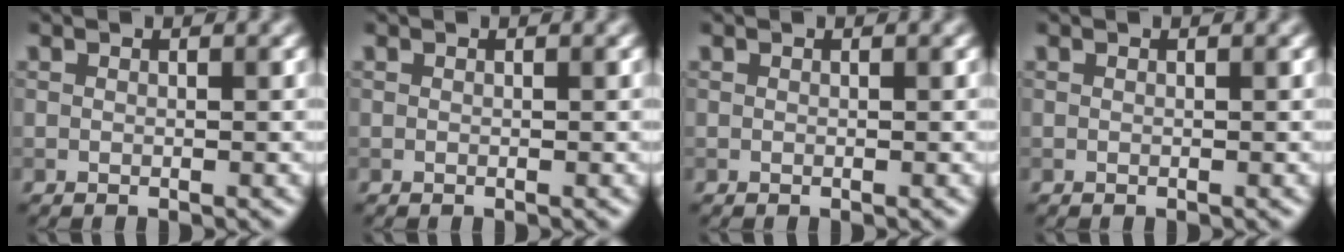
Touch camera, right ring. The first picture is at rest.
{"total": 0.0}
{"total": 0.0}
{"total": 0.0}